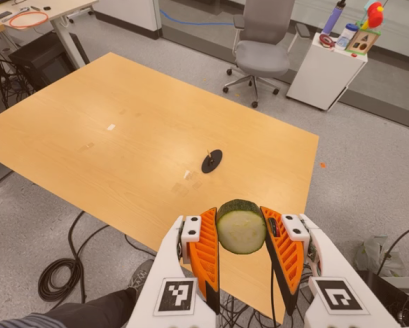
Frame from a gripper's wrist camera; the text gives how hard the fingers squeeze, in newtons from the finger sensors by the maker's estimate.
{"total": 13.6, "left": 14.1, "right": 13.1}